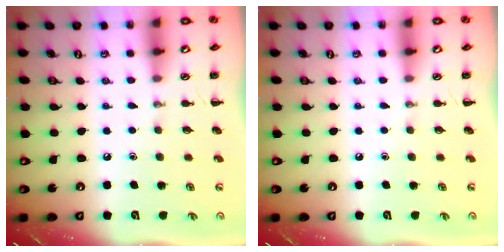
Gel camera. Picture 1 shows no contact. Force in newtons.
{"total": 0.0}